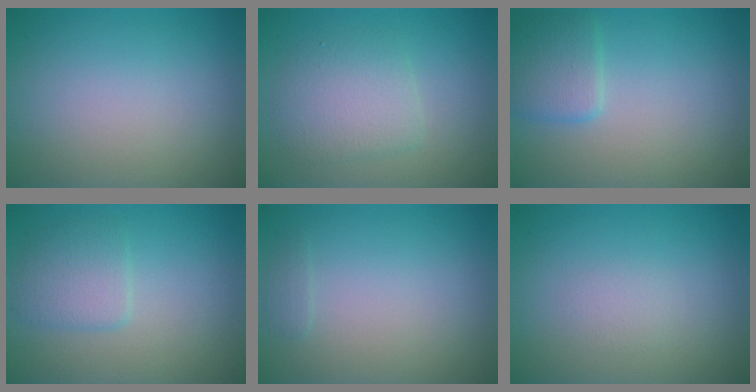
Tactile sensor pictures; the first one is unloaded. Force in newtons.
{"total": 3.4, "press": 3.4, "slide": 0.1}
{"total": 2.6, "press": 2.6, "slide": 0.1}
{"total": 2.5, "press": 2.5, "slide": 0.1}
{"total": 0.7, "press": 0.7, "slide": 0.1}
{"total": 0.9, "press": 0.8, "slide": 0.1}